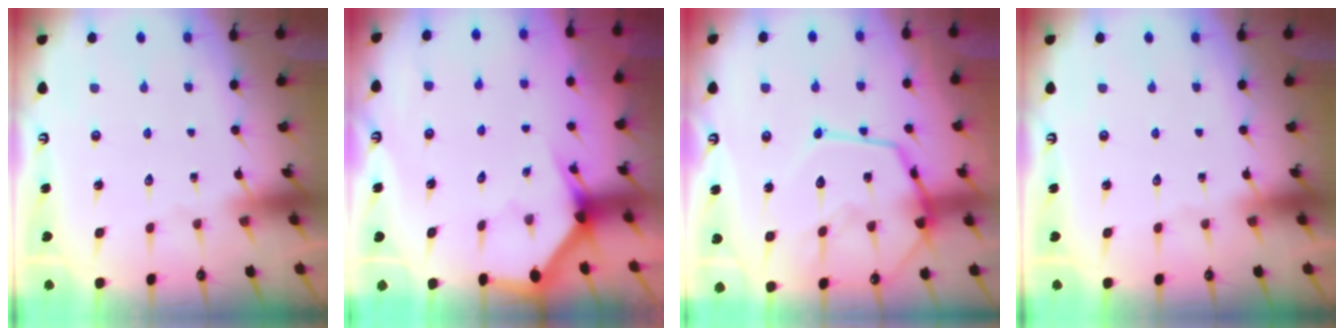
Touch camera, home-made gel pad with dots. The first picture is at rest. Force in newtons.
{"total": 3.2, "press": 3.2, "slide": 0.1}
{"total": 18.9, "press": 18.8, "slide": 1.6}
{"total": 0.0}